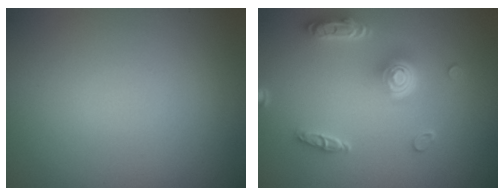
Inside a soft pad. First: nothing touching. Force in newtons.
{"total": 4.9, "press": 3.7, "slide": 3.1}